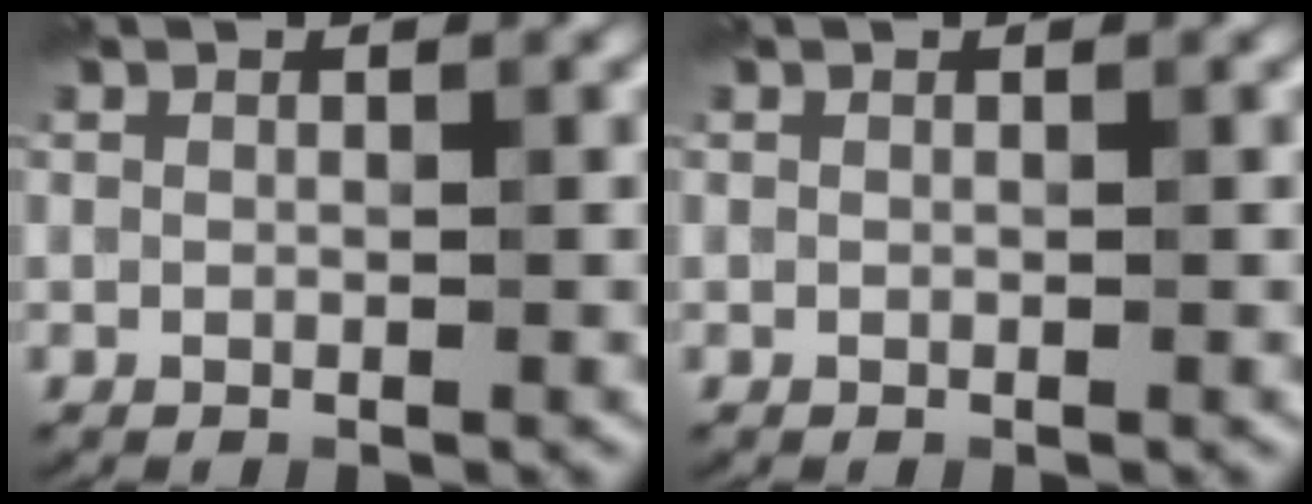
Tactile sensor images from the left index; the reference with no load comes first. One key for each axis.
{"total": 0.0}